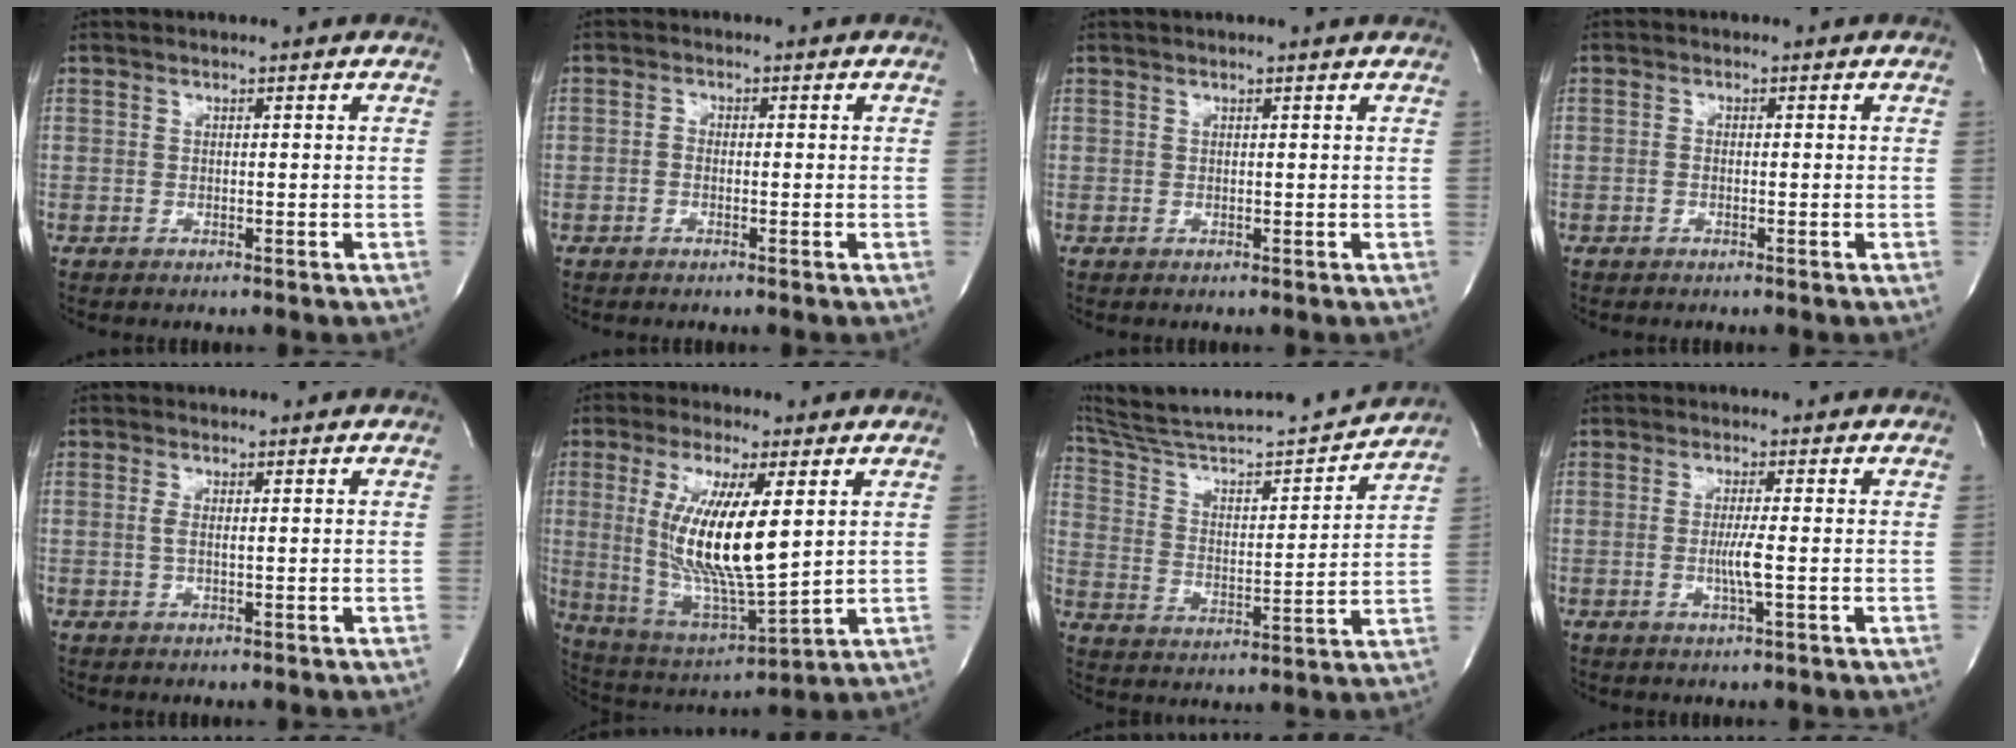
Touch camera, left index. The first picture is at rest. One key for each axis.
{"total": 1.0, "fx": -0.6, "fy": 0.6, "fz": 0.5, "tx": -0.012, "ty": -0.003, "tz": -0.011}
{"total": 3.0, "fx": 2.8, "fy": -0.2, "fz": 0.9, "tx": -0.013, "ty": 0.016, "tz": 0.030}
{"total": 0.6, "fx": -0.5, "fy": 0.3, "fz": 0.3, "tx": -0.008, "ty": -0.004, "tz": -0.010}
{"total": 1.1, "fx": 0.0, "fy": 0.2, "fz": 1.1, "tx": -0.031, "ty": -0.003, "tz": 0.003}
{"total": 15.2, "fx": 2.7, "fy": 2.7, "fz": 14.7, "tx": -0.302, "ty": -0.025, "tz": 0.055}
{"total": 21.3, "fx": 19.9, "fy": 0.5, "fz": 7.7, "tx": -0.140, "ty": -0.028, "tz": 0.310}
{"total": 2.8, "fx": -0.7, "fy": -0.6, "fz": 2.6, "tx": -0.059, "ty": -0.012, "tz": -0.011}